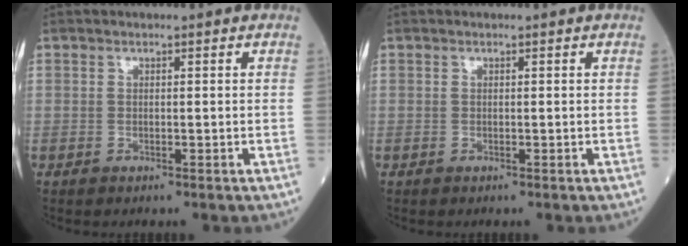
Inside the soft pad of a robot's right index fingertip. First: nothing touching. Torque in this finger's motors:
{"motor_torque": [0.01, 0.01, 0.00, -0.01]}